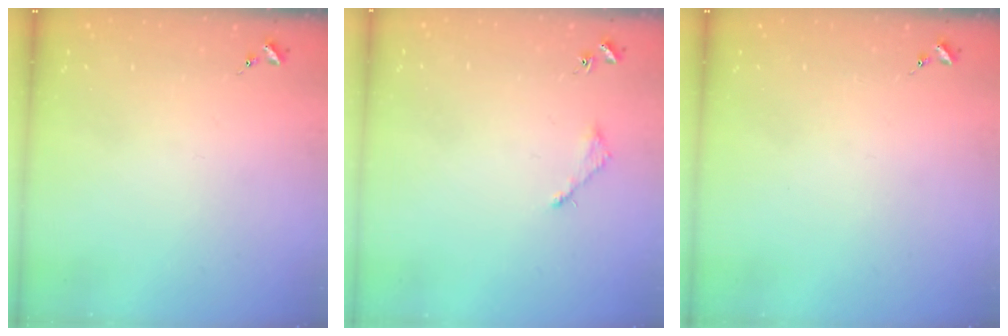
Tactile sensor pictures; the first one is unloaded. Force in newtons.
{"total": 3.0, "press": 3.0, "slide": 0.4}
{"total": 0.0}